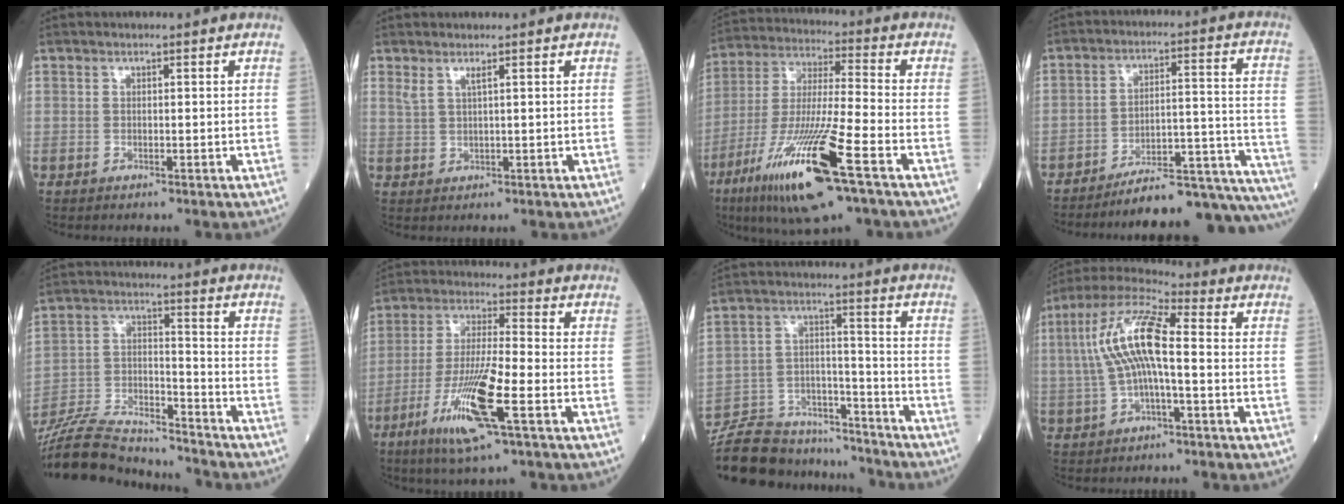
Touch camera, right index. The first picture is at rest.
{"total": 1.6, "force": [1.1, -0.1, 1.1], "torque": [-0.031, 0.004, 0.027]}
{"total": 18.6, "force": [-9.2, 1.1, 16.1], "torque": [-0.335, -0.042, -0.168]}
{"total": 20.6, "force": [-19.5, 0.8, 6.6], "torque": [-0.023, 0.039, -0.263]}
{"total": 18.2, "force": [-17.3, 2.2, 5.2], "torque": [-0.117, 0.002, -0.293]}
{"total": 12.8, "force": [-5.5, 0.6, 11.6], "torque": [-0.234, -0.020, -0.101]}
{"total": 18.0, "force": [-16.8, 4.7, 4.4], "torque": [-0.093, 0.019, -0.266]}
{"total": 11.7, "force": [0.3, 2.5, 11.4], "torque": [-0.239, 0.029, 0.000]}